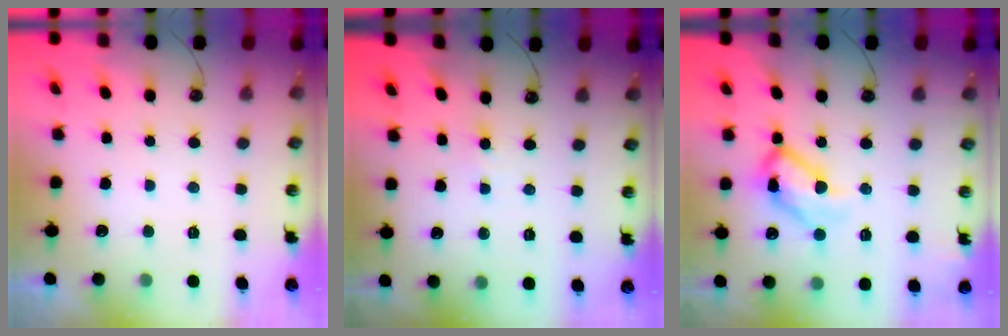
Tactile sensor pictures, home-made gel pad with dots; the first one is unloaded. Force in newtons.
{"total": 2.7, "press": 2.7, "slide": 0.5}
{"total": 14.8, "press": 14.7, "slide": 1.6}